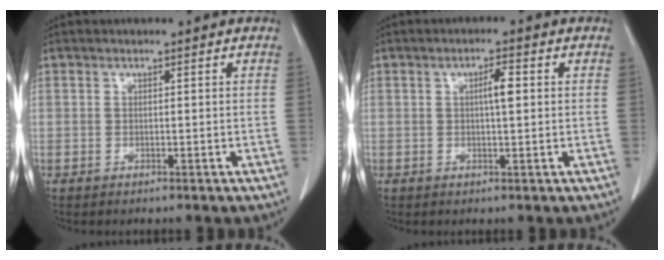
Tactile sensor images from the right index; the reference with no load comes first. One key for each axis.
{"total": 2.7, "fx": 0.5, "fy": 0.3, "fz": 2.6, "tx": -0.044, "ty": 0.004, "tz": 0.009}